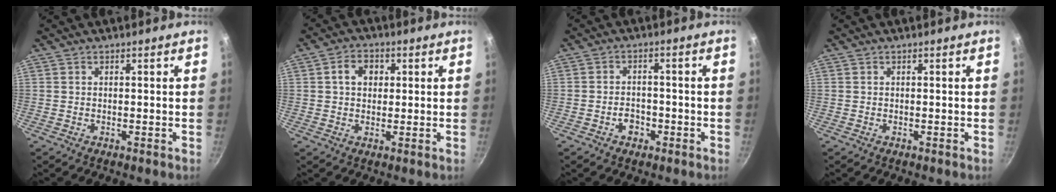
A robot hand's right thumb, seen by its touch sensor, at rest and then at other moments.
{"total": 5.0, "force": [1.2, 3.9, 3.0], "torque": [-0.029, 0.007, 0.014]}
{"total": 3.7, "force": [-1.7, 2.7, 1.8], "torque": [-0.012, 0.019, -0.026]}
{"total": 0.0}